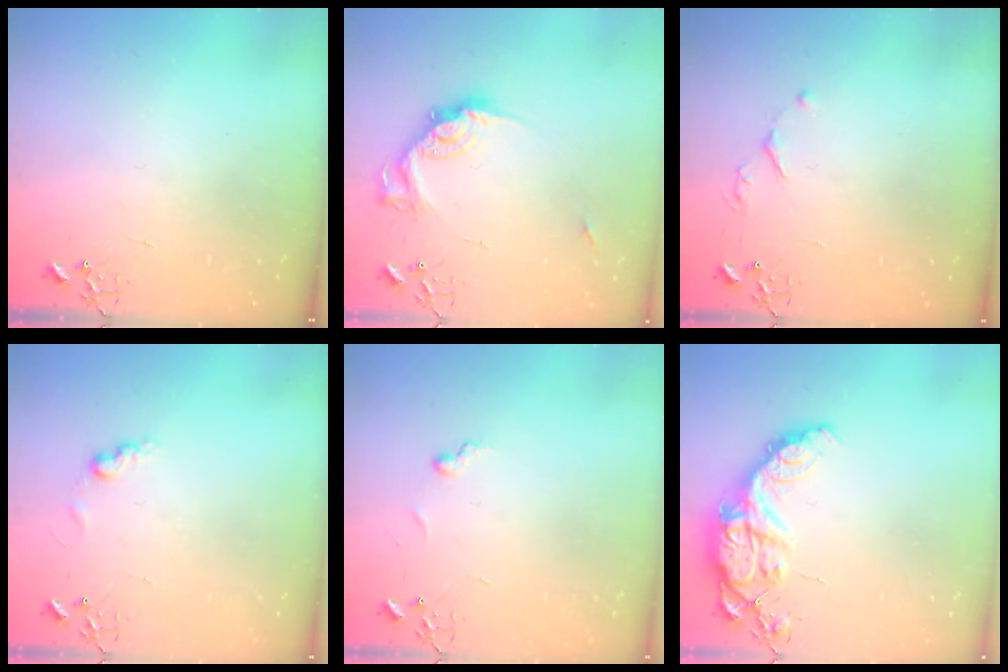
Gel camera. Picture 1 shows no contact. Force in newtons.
{"total": 14.5, "press": 14.5, "slide": 1.2}
{"total": 4.3, "press": 4.3, "slide": 0.7}
{"total": 6.4, "press": 6.4, "slide": 0.5}
{"total": 5.6, "press": 5.6, "slide": 0.5}
{"total": 16.6, "press": 16.5, "slide": 1.3}